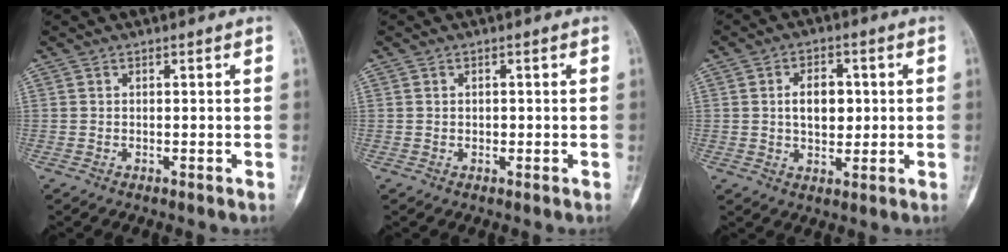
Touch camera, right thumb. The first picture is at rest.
{"total": 1.0, "force": [0.1, 0.8, 0.7], "torque": [-0.009, 0.001, 0.004]}
{"total": 7.4, "force": [0.9, 4.7, 5.6], "torque": [-0.067, -0.001, 0.015]}